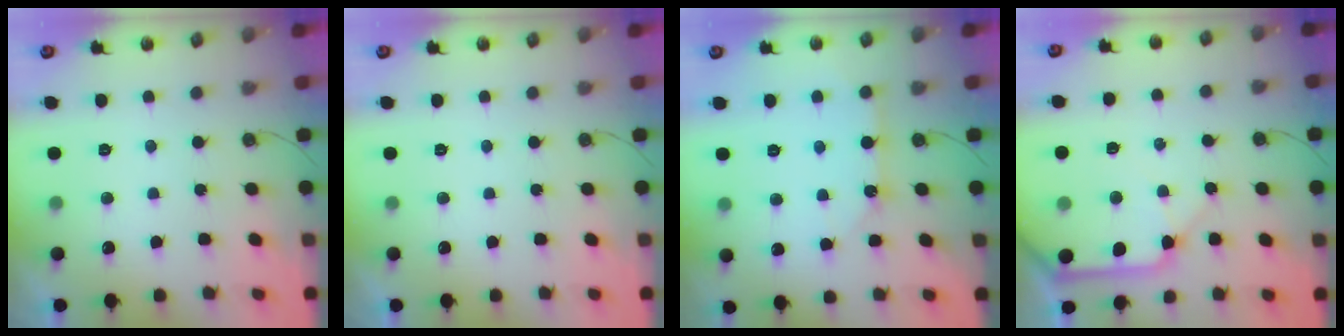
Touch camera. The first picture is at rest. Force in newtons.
{"total": 0.0}
{"total": 8.5, "press": 8.5, "slide": 0.7}
{"total": 10.5, "press": 10.4, "slide": 1.6}